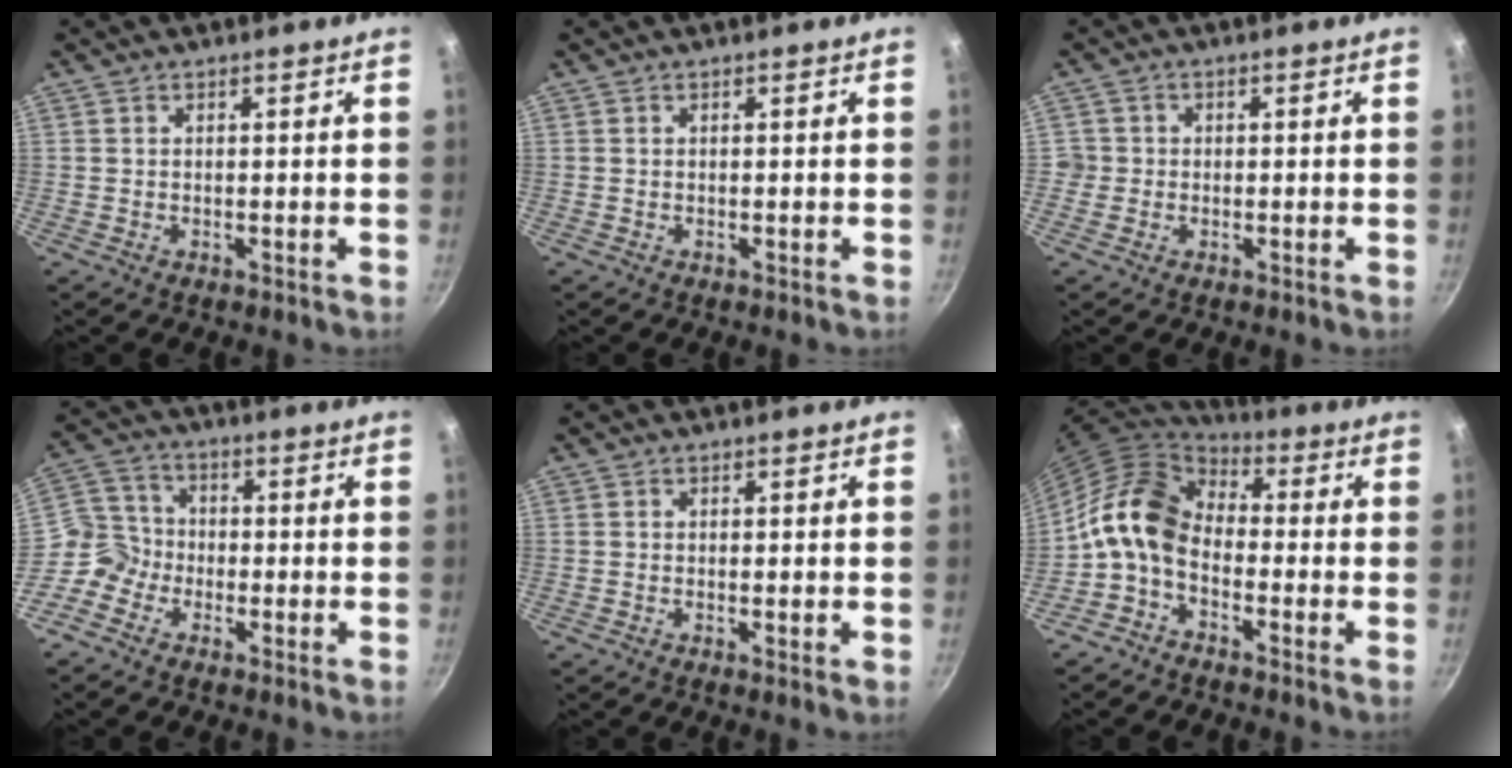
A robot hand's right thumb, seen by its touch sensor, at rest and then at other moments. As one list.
[{"total": 0.0}, {"total": 2.1, "force": [-0.4, 2.0, 0.3], "torque": [0.006, 0.008, -0.008]}, {"total": 6.3, "force": [-2.8, 5.3, 1.6], "torque": [-0.001, 0.031, -0.078]}, {"total": 1.0, "force": [-0.2, 0.1, 0.9], "torque": [-0.017, -0.003, -0.005]}, {"total": 12.2, "force": [-2.5, 8.3, 8.6], "torque": [-0.149, 0.050, -0.071]}]